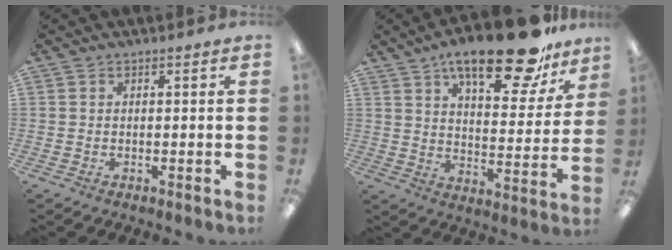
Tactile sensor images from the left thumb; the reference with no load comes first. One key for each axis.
{"total": 21.4, "fx": 15.3, "fy": 7.0, "fz": 13.2, "tx": -0.196, "ty": -0.091, "tz": 0.249}